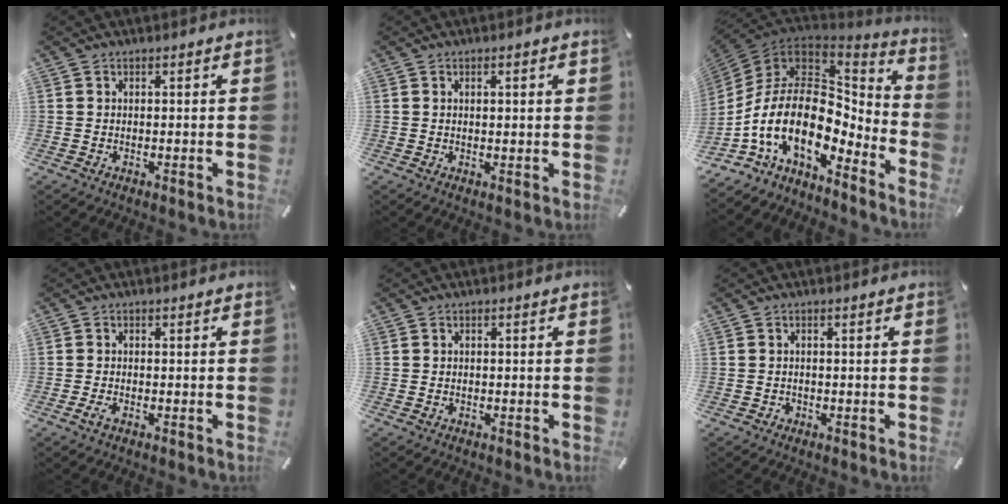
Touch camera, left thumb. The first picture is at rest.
{"total": 1.9, "force": [0.7, 0.6, 1.7], "torque": [-0.033, 0.005, 0.010]}
{"total": 21.5, "force": [-5.5, 12.6, 16.6], "torque": [-0.338, -0.030, -0.093]}
{"total": 1.6, "force": [-0.8, 0.5, 1.3], "torque": [-0.021, 0.002, -0.012]}
{"total": 0.7, "force": [-0.3, 0.5, 0.4], "torque": [-0.009, 0.001, -0.006]}
{"total": 0.9, "force": [-0.6, 0.7, 0.1], "torque": [-0.005, 0.003, -0.014]}